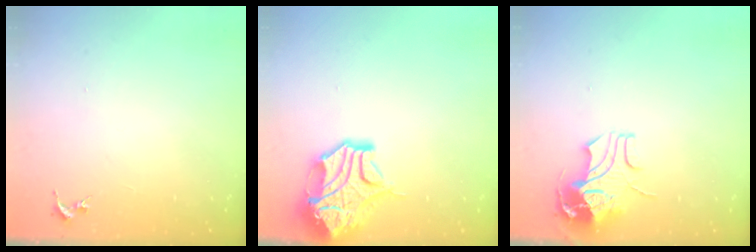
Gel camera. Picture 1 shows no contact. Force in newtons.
{"total": 15.8, "press": 15.6, "slide": 2.5}
{"total": 9.2, "press": 9.1, "slide": 1.2}